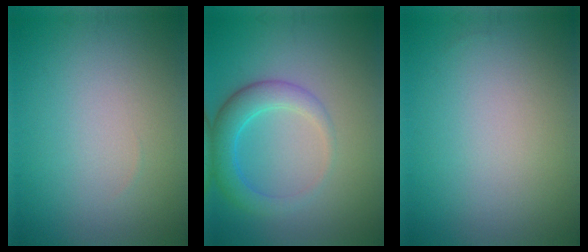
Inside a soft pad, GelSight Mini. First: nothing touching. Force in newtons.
{"total": 3.8, "press": 3.8, "slide": 0.1}
{"total": 0.0}